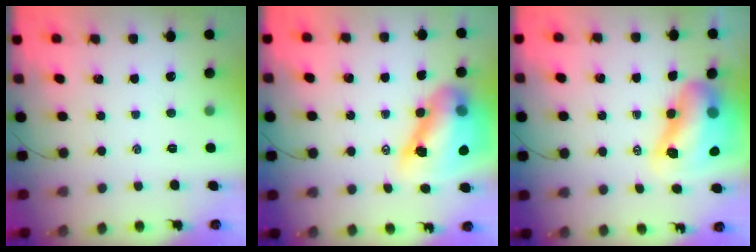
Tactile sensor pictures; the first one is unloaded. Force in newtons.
{"total": 16.6, "press": 16.0, "slide": 4.6}
{"total": 13.5, "press": 13.0, "slide": 3.7}